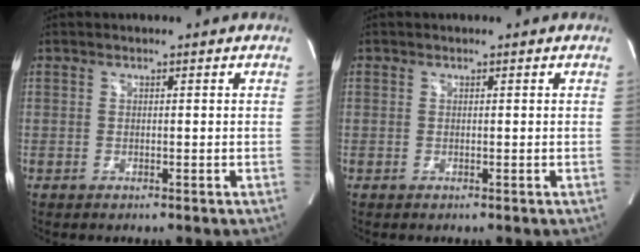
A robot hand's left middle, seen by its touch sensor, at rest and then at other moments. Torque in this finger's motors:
{"motor_torque": [0.00, 0.01, -0.08, 0.00]}